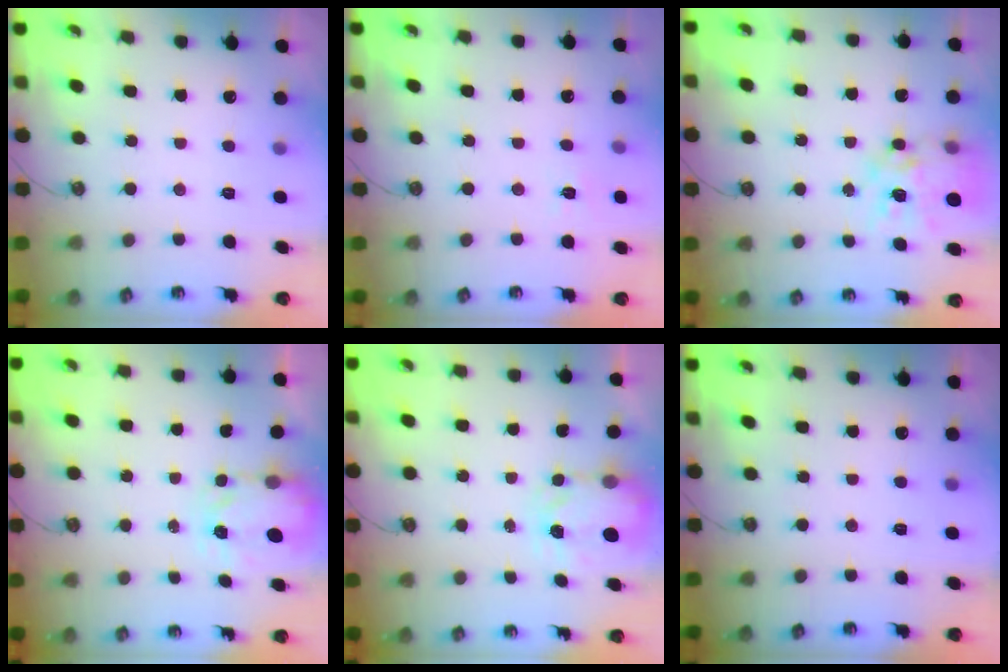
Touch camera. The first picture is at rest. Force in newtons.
{"total": 4.5, "press": 4.5, "slide": 0.6}
{"total": 15.9, "press": 15.8, "slide": 1.6}
{"total": 3.3, "press": 3.3, "slide": 0.4}
{"total": 3.7, "press": 3.7, "slide": 0.6}
{"total": 0.0}